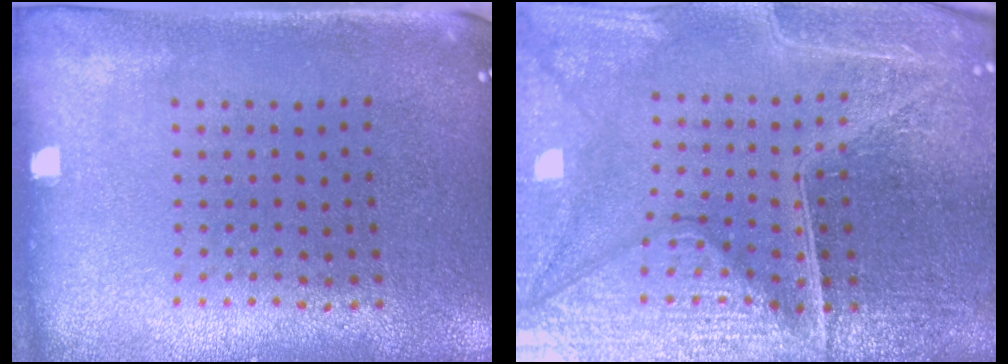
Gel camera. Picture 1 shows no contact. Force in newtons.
{"total": 6.3, "press": 5.7, "slide": 2.6}